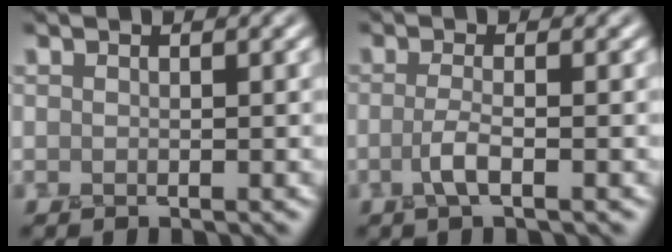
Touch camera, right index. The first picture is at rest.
{"total": 1.8, "force": [-0.5, 0.5, 1.6], "torque": [-0.036, 0.002, -0.015]}